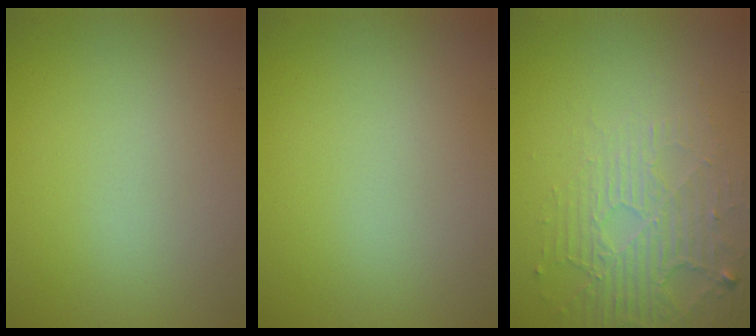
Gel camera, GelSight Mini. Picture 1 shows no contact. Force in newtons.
{"total": 0.0}
{"total": 5.3, "press": 3.3, "slide": 4.1}